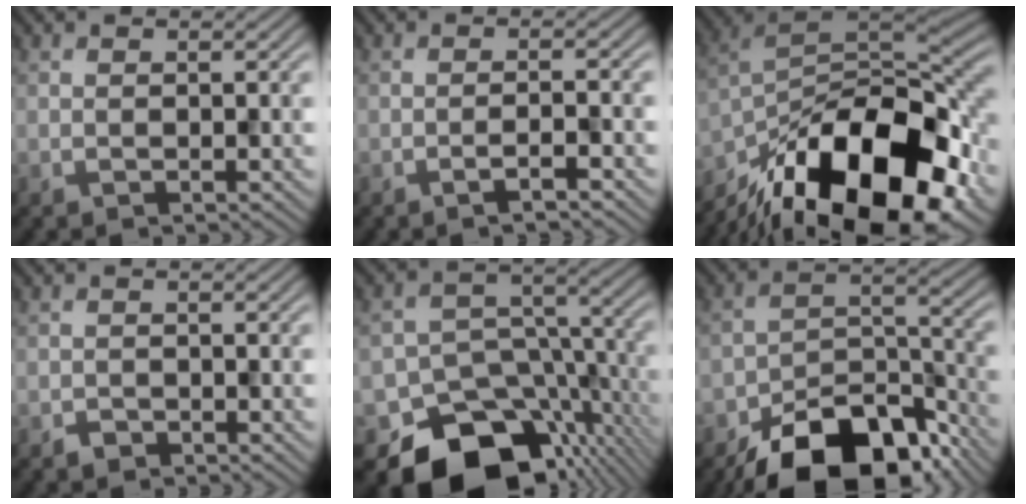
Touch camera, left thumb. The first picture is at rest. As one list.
[{"total": 2.1, "force": [-1.4, 0.1, 1.6], "torque": [-0.026, 0.009, -0.031]}, {"total": 19.9, "force": [-11.9, 8.7, 13.5], "torque": [-0.249, -0.035, -0.189]}, {"total": 1.2, "force": [-0.9, 0.7, 0.3], "torque": [-0.004, -0.001, -0.019]}, {"total": 14.8, "force": [-8.7, 9.7, 7.0], "torque": [-0.119, -0.043, -0.126]}, {"total": 14.9, "force": [-10.7, 6.9, 7.8], "torque": [-0.133, -0.014, -0.183]}]